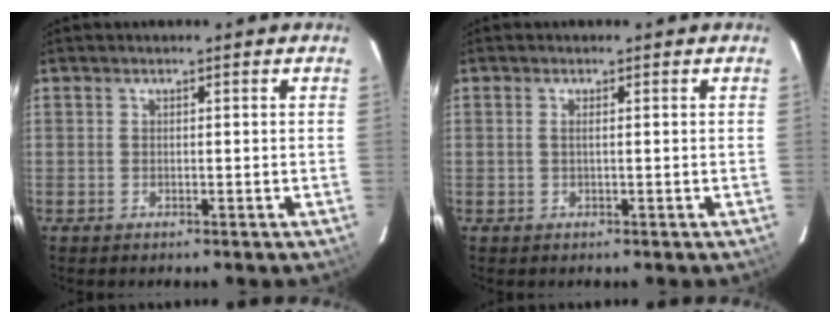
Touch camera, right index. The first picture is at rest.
{"total": 0.9, "force": [0.1, -0.1, 0.9], "torque": [-0.019, 0.001, 0.000]}